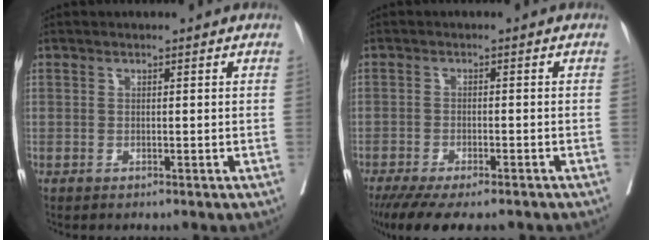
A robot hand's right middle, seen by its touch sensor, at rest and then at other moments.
{"total": 12.4, "force": [-10.0, 3.0, 6.6], "torque": [-0.115, -0.025, -0.146]}